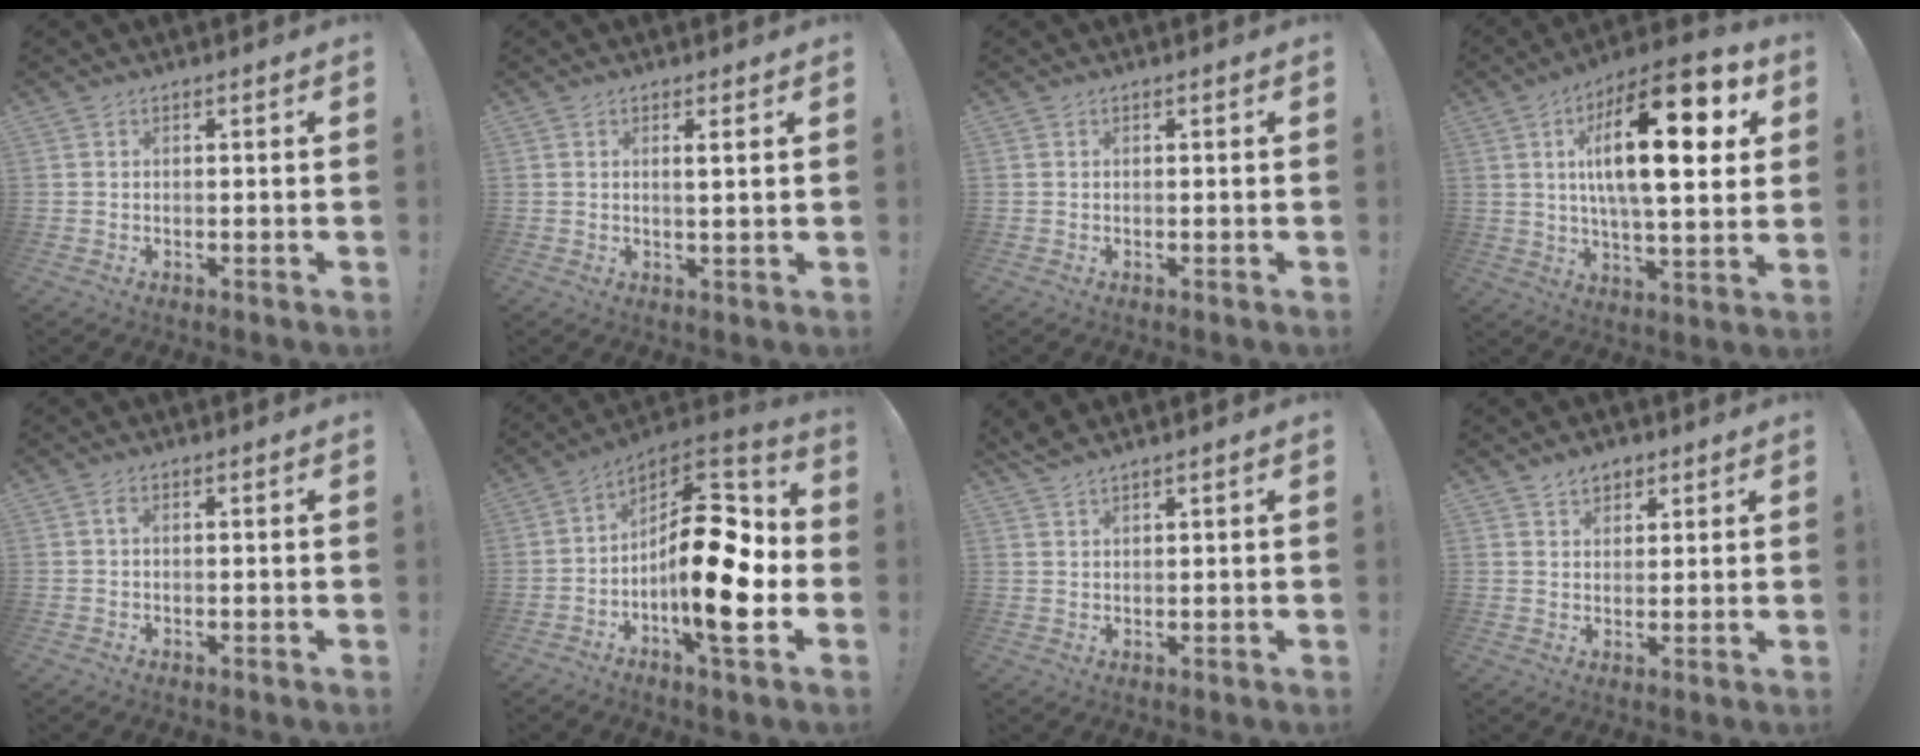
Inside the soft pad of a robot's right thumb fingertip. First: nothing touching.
{"total": 2.3, "force": [0.9, -0.2, 2.1], "torque": [-0.028, -0.009, 0.010]}
{"total": 0.0}
{"total": 23.3, "force": [6.7, 8.0, 20.9], "torque": [-0.350, -0.018, 0.092]}
{"total": 1.0, "force": [0.0, 0.5, 0.8], "torque": [-0.026, 0.009, 0.000]}
{"total": 20.7, "force": [-3.9, 8.0, 18.7], "torque": [-0.285, 0.014, -0.061]}
{"total": 2.1, "force": [2.0, 0.0, 0.6], "torque": [-0.014, -0.012, 0.037]}
{"total": 4.3, "force": [3.0, 2.8, 1.2], "torque": [-0.018, -0.010, 0.054]}